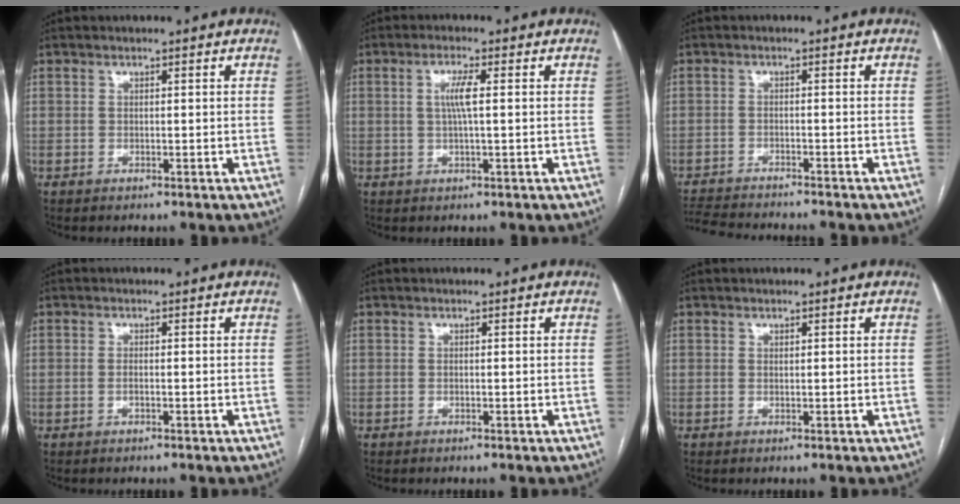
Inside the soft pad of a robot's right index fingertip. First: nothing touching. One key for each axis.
{"total": 3.5, "fx": 0.5, "fy": 0.1, "fz": 3.5, "tx": -0.069, "ty": 0.002, "tz": 0.010}
{"total": 10.3, "fx": -9.6, "fy": 1.2, "fz": 3.4, "tx": -0.055, "ty": -0.005, "tz": -0.145}
{"total": 0.8, "fx": -0.4, "fy": 0.2, "fz": 0.6, "tx": -0.016, "ty": 0.001, "tz": -0.007}
{"total": 0.0}
{"total": 0.0}